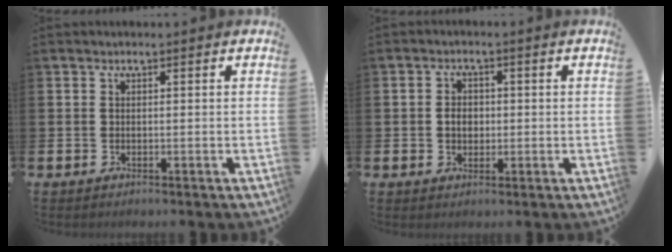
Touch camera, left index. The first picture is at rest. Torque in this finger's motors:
{"motor_torque": [0.14, 0.05, 0.08, 0.05]}